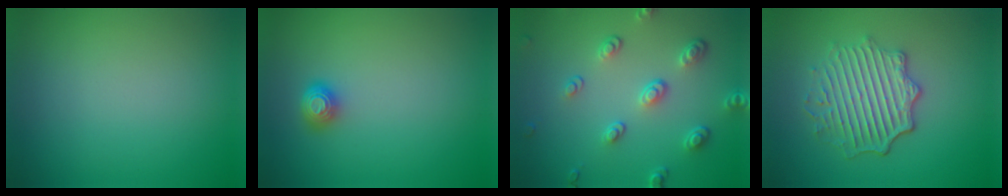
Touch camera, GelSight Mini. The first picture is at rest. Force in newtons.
{"total": 1.6, "press": 1.2, "slide": 1.0}
{"total": 3.9, "press": 3.0, "slide": 2.5}
{"total": 5.2, "press": 4.3, "slide": 2.9}